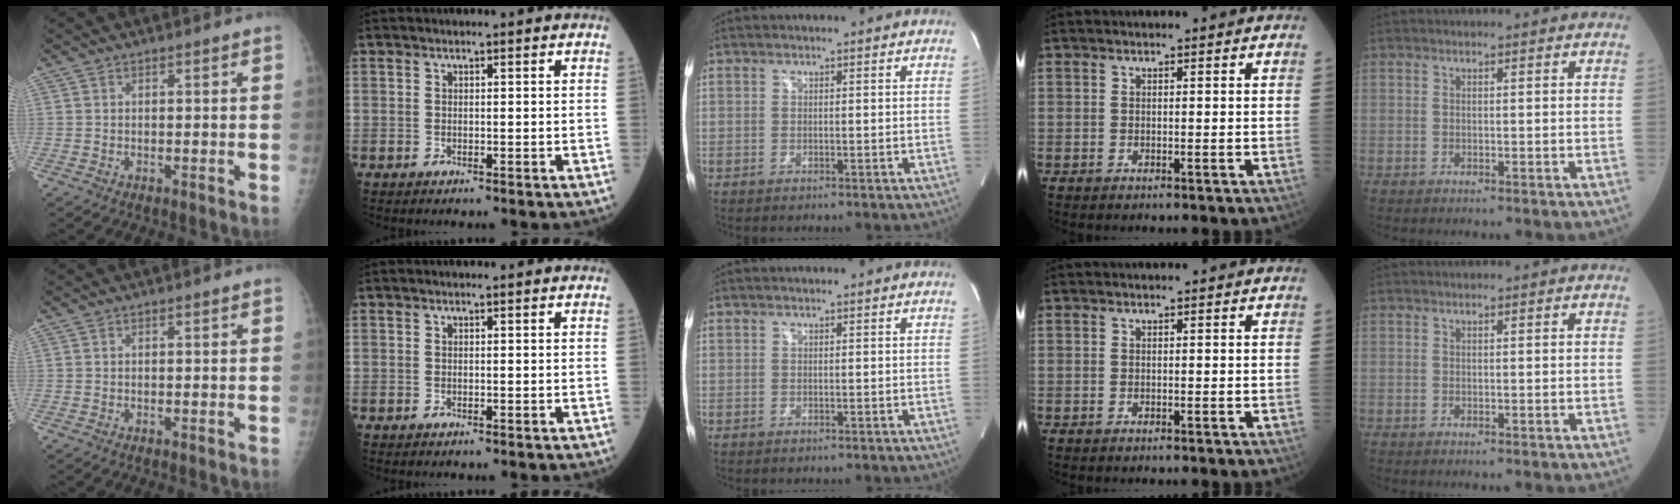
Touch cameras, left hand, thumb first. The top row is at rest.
{}